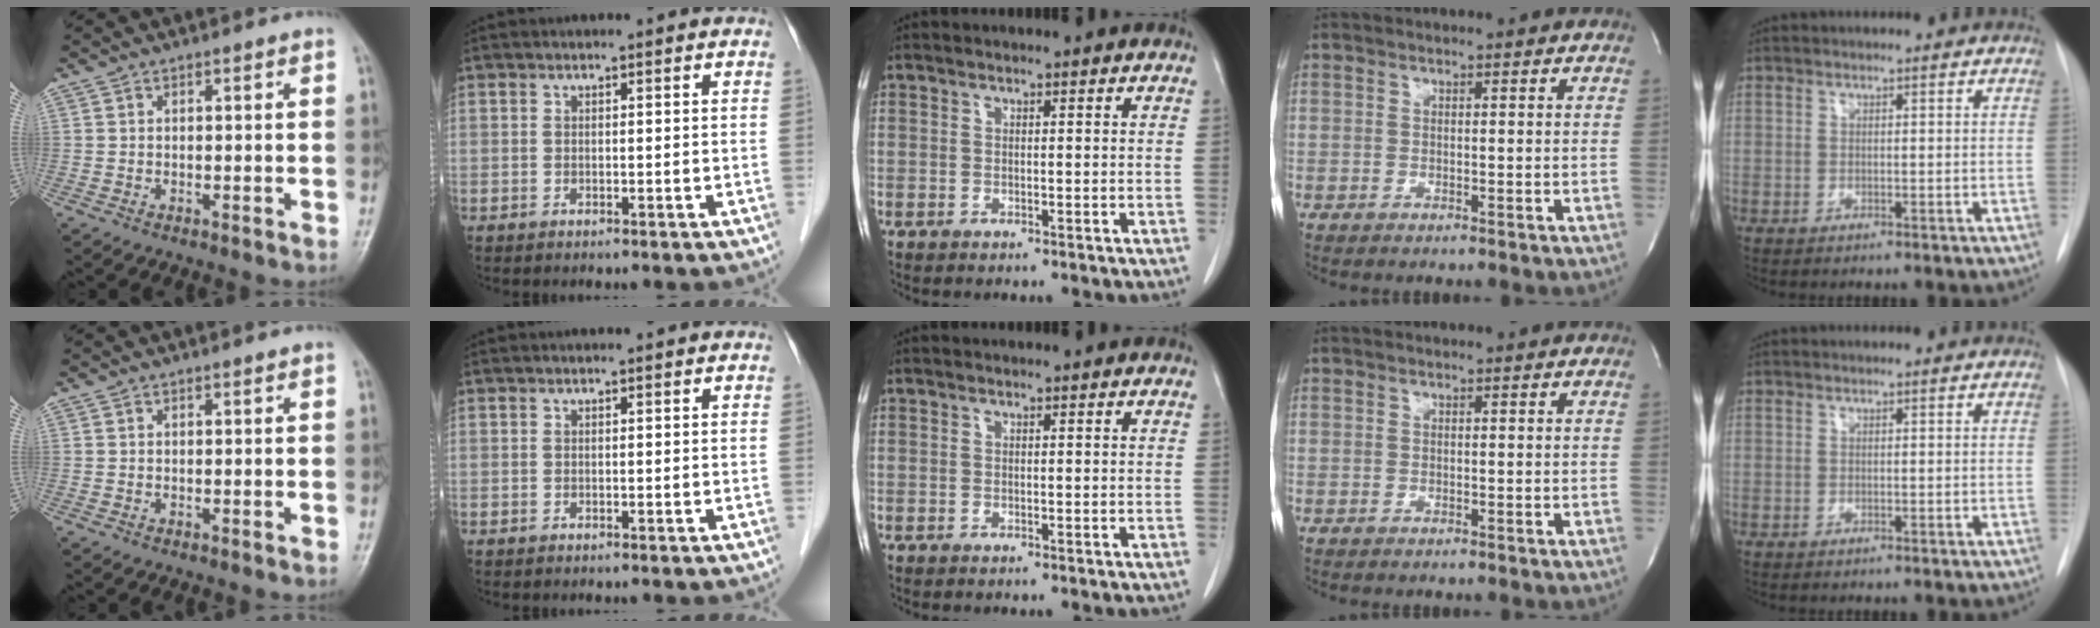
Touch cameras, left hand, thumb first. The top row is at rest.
{}